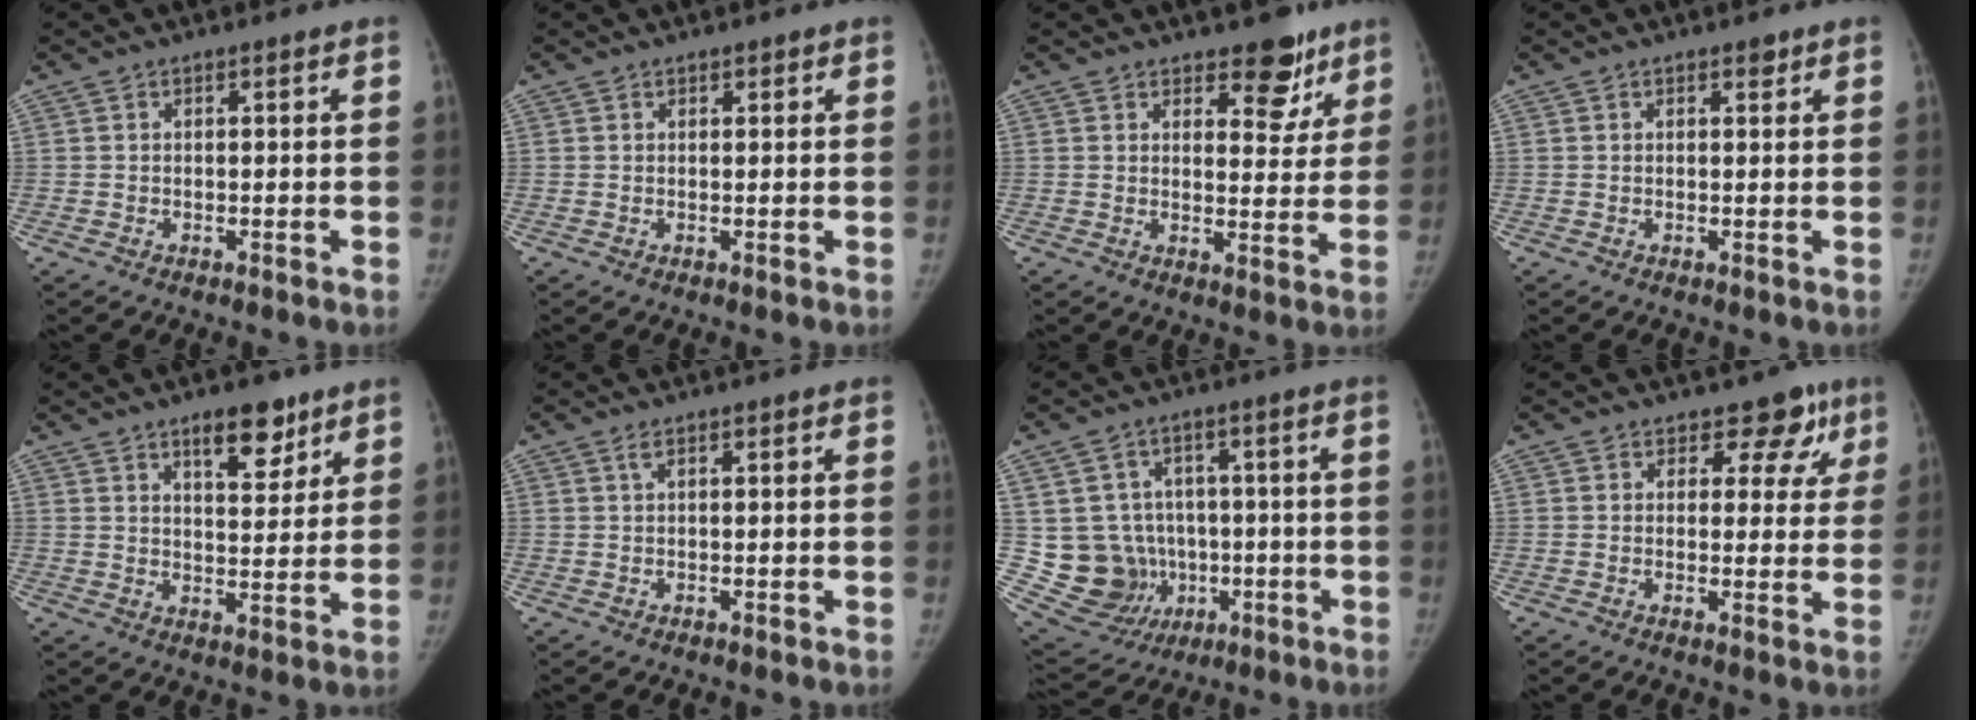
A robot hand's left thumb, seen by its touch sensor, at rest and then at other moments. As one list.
[{"total": 0.8, "force": [0.5, 0.5, 0.4], "torque": [0.003, -0.002, 0.004]}, {"total": 7.7, "force": [5.4, 4.0, 3.9], "torque": [-0.007, -0.032, 0.072]}, {"total": 1.0, "force": [0.7, 0.5, 0.5], "torque": [0.000, -0.004, 0.006]}, {"total": 8.5, "force": [5.6, 3.6, 5.3], "torque": [-0.048, -0.034, 0.084]}, {"total": 1.0, "force": [0.6, 0.2, 0.7], "torque": [-0.015, 0.007, 0.011]}, {"total": 12.8, "force": [-0.4, 12.1, 4.1], "torque": [-0.050, 0.019, 0.022]}, {"total": 6.3, "force": [4.1, 4.3, 2.0], "torque": [0.020, -0.018, 0.038]}]